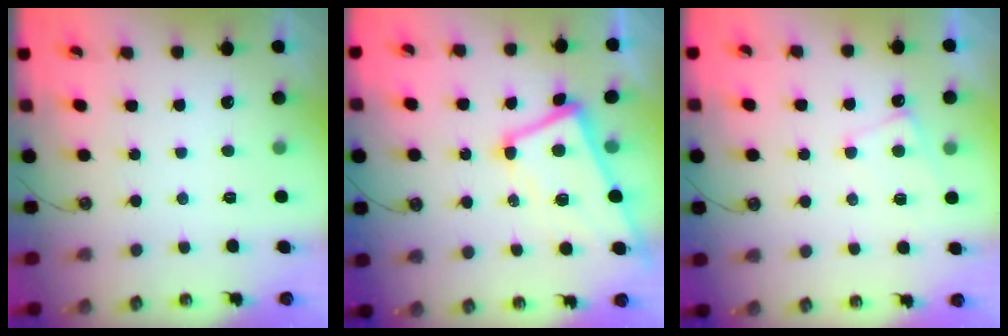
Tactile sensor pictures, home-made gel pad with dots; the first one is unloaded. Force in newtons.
{"total": 1.9, "press": 1.7, "slide": 0.9}
{"total": 1.5, "press": 1.4, "slide": 0.4}